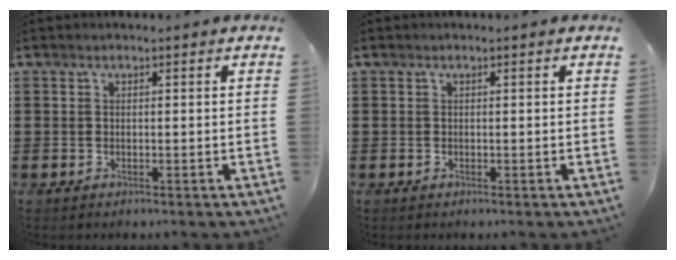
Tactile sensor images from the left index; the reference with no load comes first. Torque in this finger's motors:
{"motor_torque": [0.00, 0.00, 0.00, 0.00]}